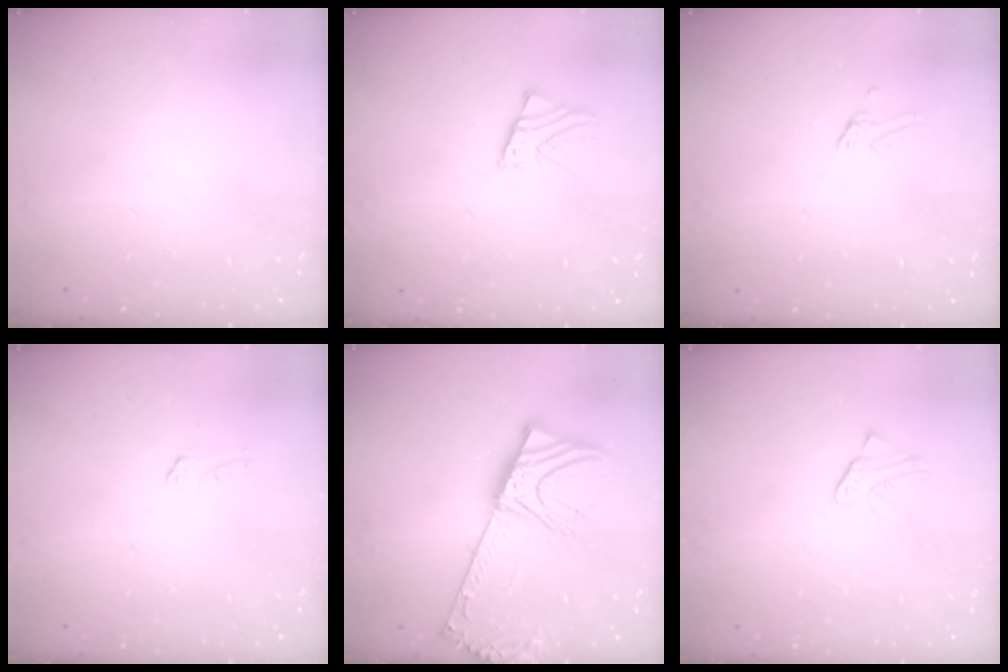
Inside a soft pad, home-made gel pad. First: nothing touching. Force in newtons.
{"total": 2.3, "press": 2.3, "slide": 0.2}
{"total": 0.0}
{"total": 1.9, "press": 1.9, "slide": 0.1}
{"total": 13.9, "press": 13.6, "slide": 2.6}
{"total": 1.5, "press": 1.5, "slide": 0.2}